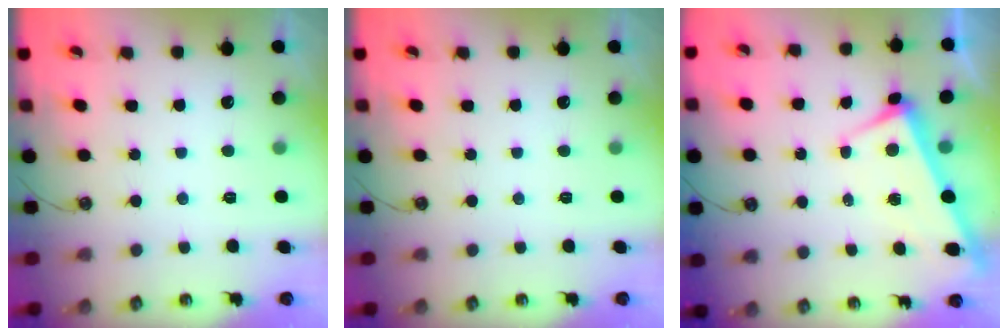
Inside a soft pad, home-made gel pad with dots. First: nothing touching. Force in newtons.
{"total": 0.0}
{"total": 4.1, "press": 4.1, "slide": 0.4}